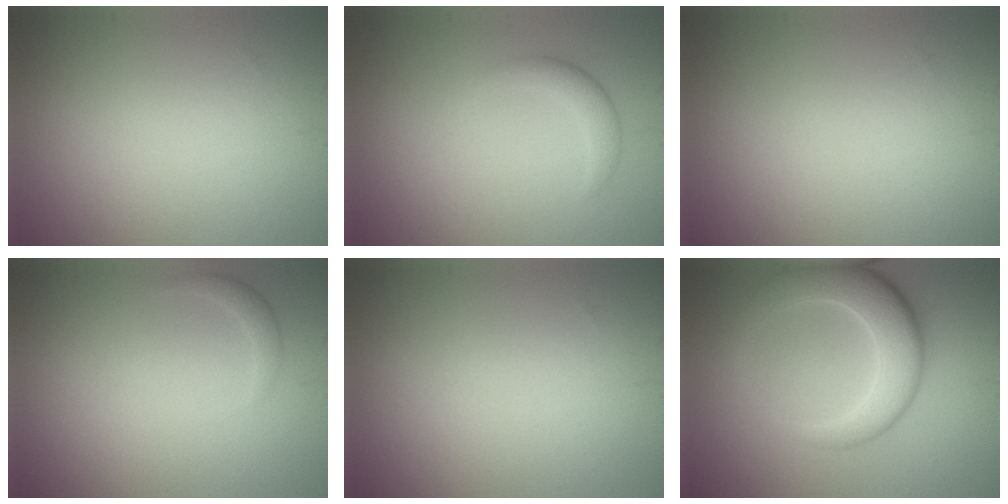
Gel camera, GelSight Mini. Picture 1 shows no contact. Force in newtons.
{"total": 1.9, "press": 1.9, "slide": 0.1}
{"total": 0.0}
{"total": 0.9, "press": 0.9, "slide": 0.0}
{"total": 0.0}
{"total": 6.0, "press": 6.0, "slide": 0.2}